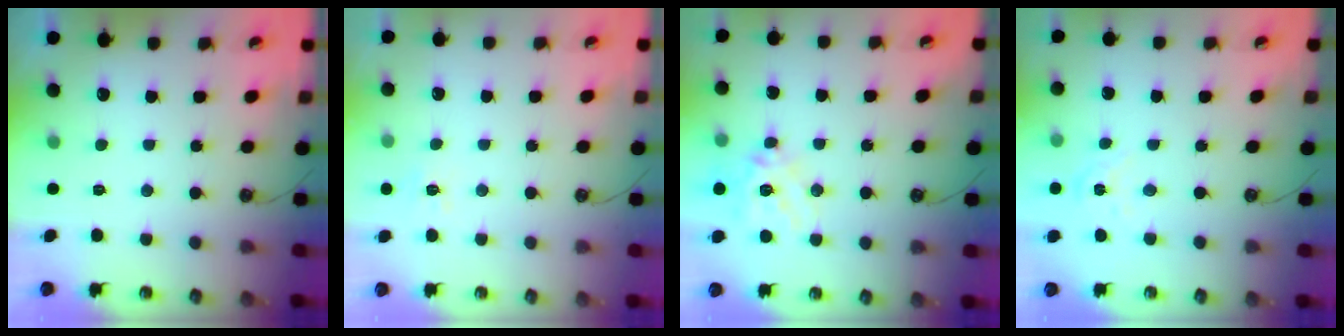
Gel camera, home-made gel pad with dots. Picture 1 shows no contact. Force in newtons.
{"total": 7.4, "press": 7.4, "slide": 0.5}
{"total": 16.0, "press": 15.8, "slide": 2.6}
{"total": 2.7, "press": 2.7, "slide": 0.3}